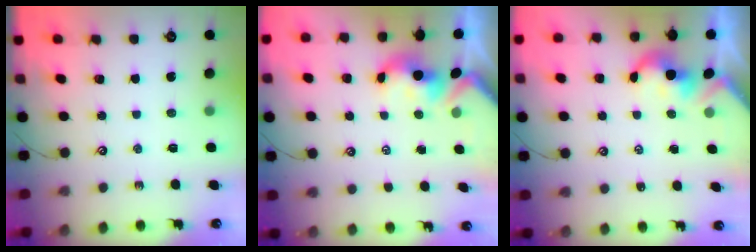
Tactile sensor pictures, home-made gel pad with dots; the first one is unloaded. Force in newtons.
{"total": 1.5, "press": 1.3, "slide": 0.7}
{"total": 2.0, "press": 2.0, "slide": 0.2}